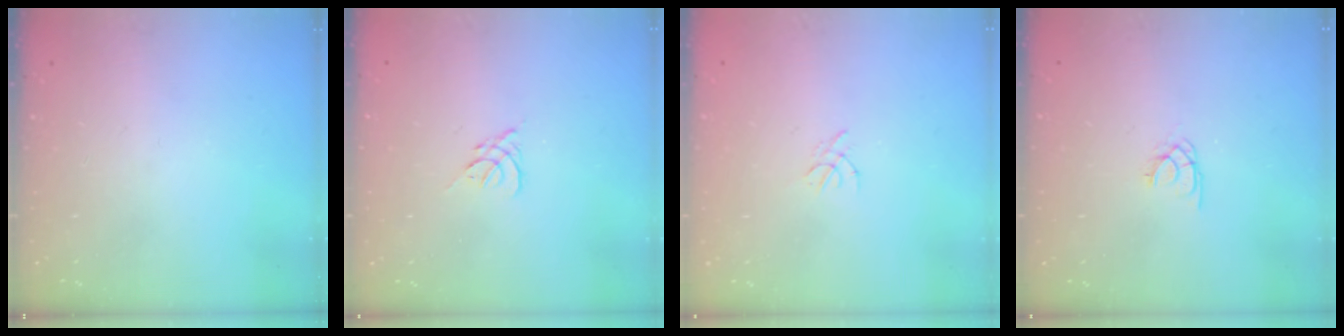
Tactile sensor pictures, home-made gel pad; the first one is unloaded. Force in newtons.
{"total": 1.3, "press": 1.2, "slide": 0.6}
{"total": 0.8, "press": 0.7, "slide": 0.3}
{"total": 1.8, "press": 1.8, "slide": 0.3}